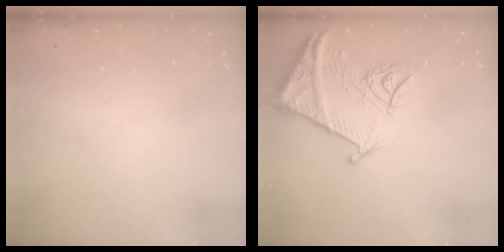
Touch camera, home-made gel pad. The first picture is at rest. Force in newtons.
{"total": 14.9, "press": 14.8, "slide": 1.6}